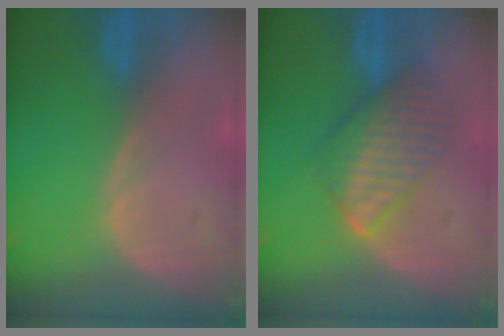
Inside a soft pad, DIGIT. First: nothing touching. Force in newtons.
{"total": 6.8, "press": 6.8, "slide": 0.2}